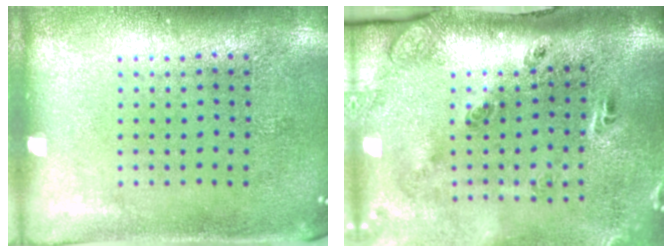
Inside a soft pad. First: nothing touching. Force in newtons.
{"total": 3.0, "press": 1.9, "slide": 2.4}